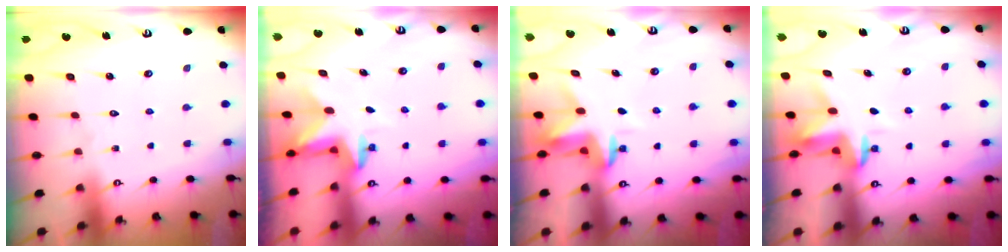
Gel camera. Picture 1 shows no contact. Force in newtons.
{"total": 2.4, "press": 2.3, "slide": 0.4}
{"total": 3.7, "press": 3.7, "slide": 0.2}
{"total": 3.6, "press": 3.6, "slide": 0.2}